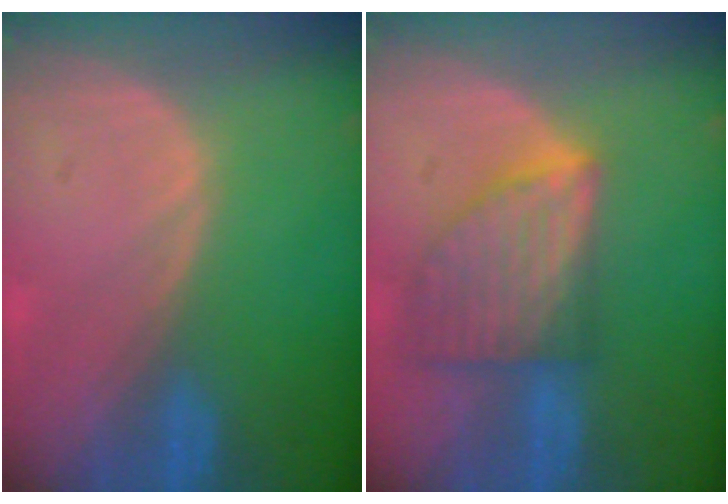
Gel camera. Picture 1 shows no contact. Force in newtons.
{"total": 8.0, "press": 7.3, "slide": 3.2}